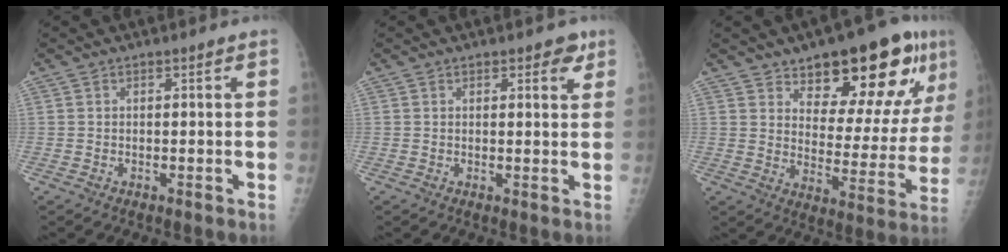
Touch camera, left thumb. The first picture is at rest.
{"total": 2.8, "force": [1.7, 1.3, 1.8], "torque": [-0.005, -0.007, 0.018]}
{"total": 20.2, "force": [11.8, 7.9, 14.3], "torque": [-0.149, -0.058, 0.176]}